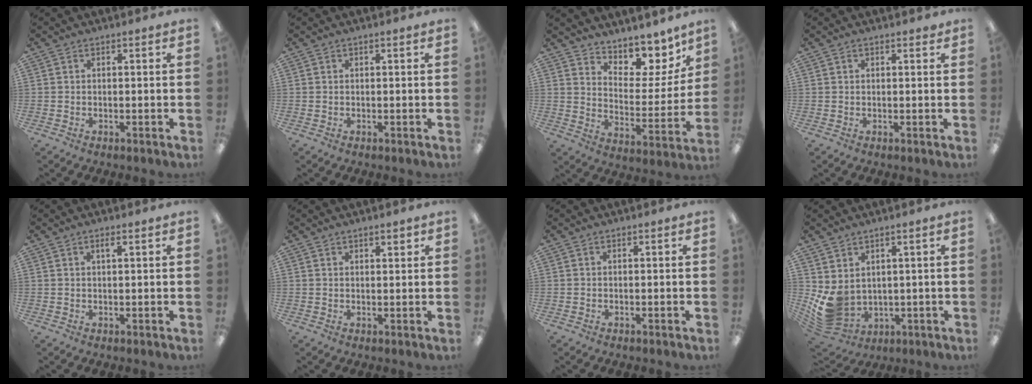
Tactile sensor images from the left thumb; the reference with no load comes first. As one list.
[{"total": 0.0}, {"total": 9.7, "force": [8.4, 4.0, 2.7], "torque": [-0.035, -0.083, 0.150]}, {"total": 1.0, "force": [0.7, 0.5, 0.4], "torque": [-0.001, -0.001, 0.011]}, {"total": 1.6, "force": [1.0, 0.2, 1.3], "torque": [-0.027, 0.001, 0.016]}, {"total": 1.8, "force": [1.5, 0.6, 0.9], "torque": [-0.011, -0.003, 0.025]}, {"total": 0.0}, {"total": 7.3, "force": [1.6, 5.7, 4.3], "torque": [-0.118, -0.027, 0.038]}]